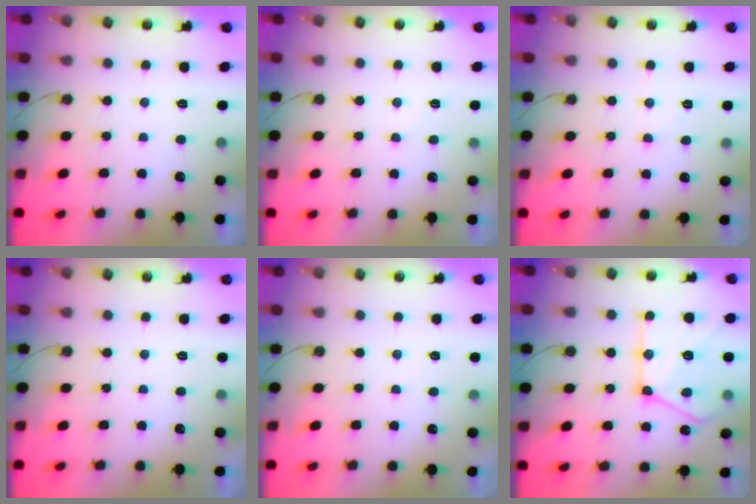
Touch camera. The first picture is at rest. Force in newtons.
{"total": 4.7, "press": 4.6, "slide": 0.7}
{"total": 5.1, "press": 5.0, "slide": 0.8}
{"total": 0.0}
{"total": 2.9, "press": 2.9, "slide": 0.4}
{"total": 17.0, "press": 17.0, "slide": 1.0}